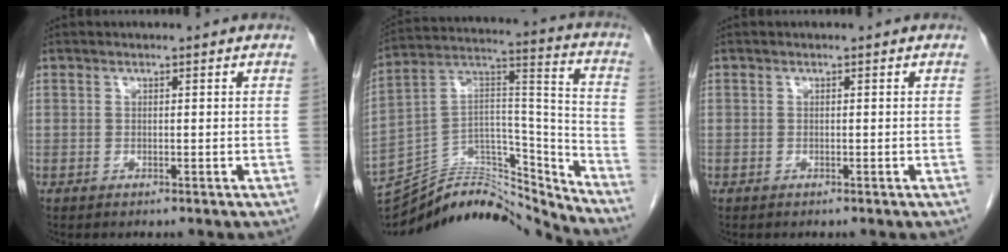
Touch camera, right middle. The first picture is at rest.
{"total": 21.9, "force": [-21.2, 3.6, 4.5], "torque": [-0.087, 0.051, -0.343]}
{"total": 0.0}